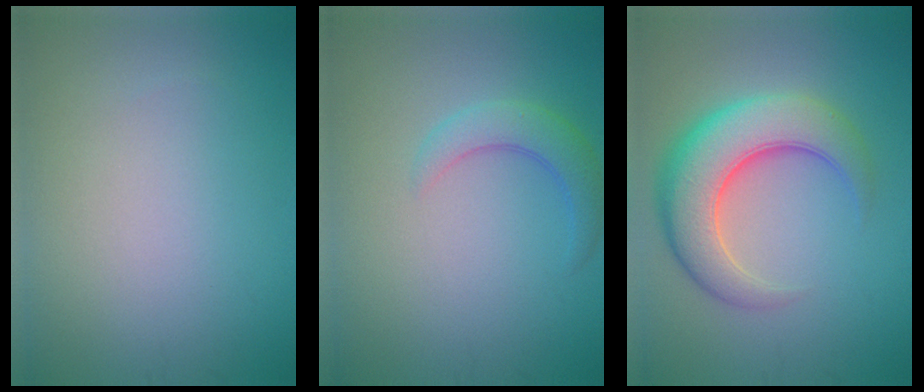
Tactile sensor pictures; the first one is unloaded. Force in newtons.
{"total": 2.9, "press": 2.9, "slide": 0.2}
{"total": 7.8, "press": 7.8, "slide": 0.4}